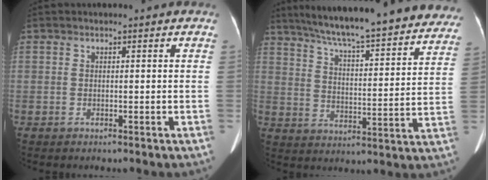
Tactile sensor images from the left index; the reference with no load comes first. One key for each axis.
{"total": 30.6, "fx": 26.9, "fy": 4.5, "fz": 14.0, "tx": -0.223, "ty": -0.044, "tz": 0.341}